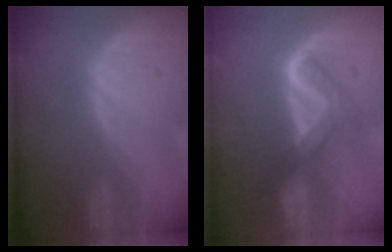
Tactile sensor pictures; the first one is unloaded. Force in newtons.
{"total": 5.1, "press": 5.1, "slide": 0.8}